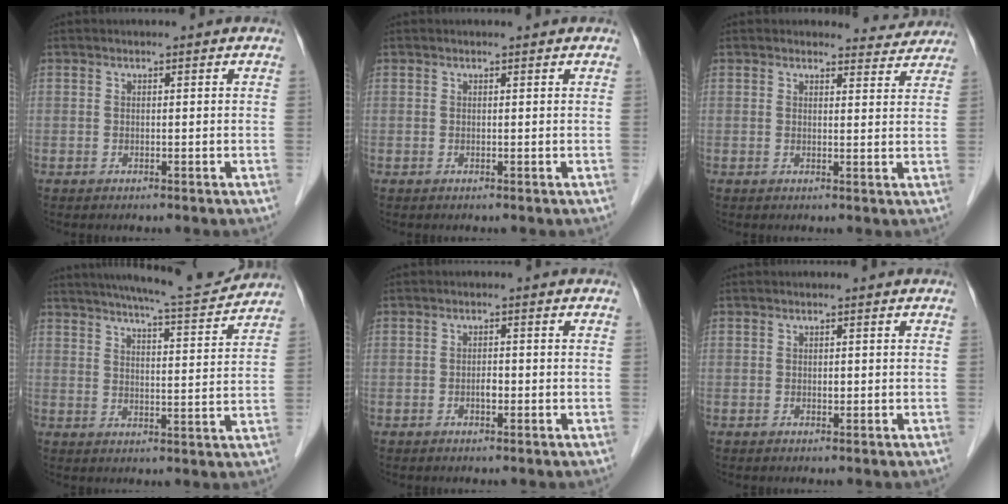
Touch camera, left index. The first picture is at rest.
{"total": 0.7, "force": [0.7, 0.1, 0.2], "torque": [-0.009, 0.004, 0.009]}
{"total": 4.3, "force": [4.1, 1.1, -0.5], "torque": [0.011, -0.011, 0.034]}
{"total": 14.1, "force": [13.0, 0.5, 5.3], "torque": [-0.085, -0.005, 0.176]}
{"total": 1.3, "force": [-0.5, 0.6, 1.0], "torque": [-0.018, 0.002, -0.008]}
{"total": 0.6, "force": [0.0, 0.4, 0.4], "torque": [-0.006, 0.001, -0.002]}